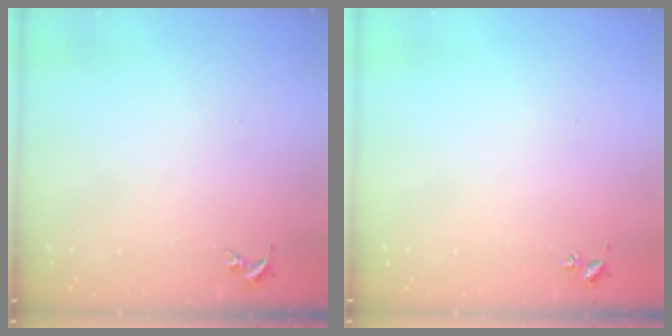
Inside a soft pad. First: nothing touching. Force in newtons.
{"total": 2.0, "press": 2.0, "slide": 0.3}